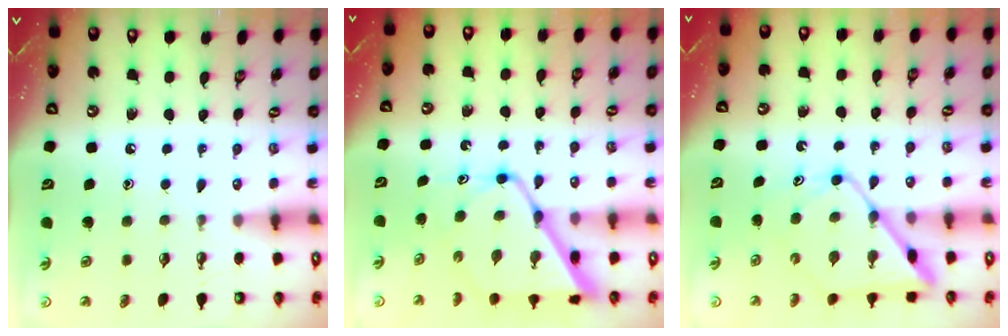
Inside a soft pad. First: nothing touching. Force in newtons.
{"total": 12.8, "press": 12.8, "slide": 0.9}
{"total": 11.7, "press": 11.6, "slide": 1.0}